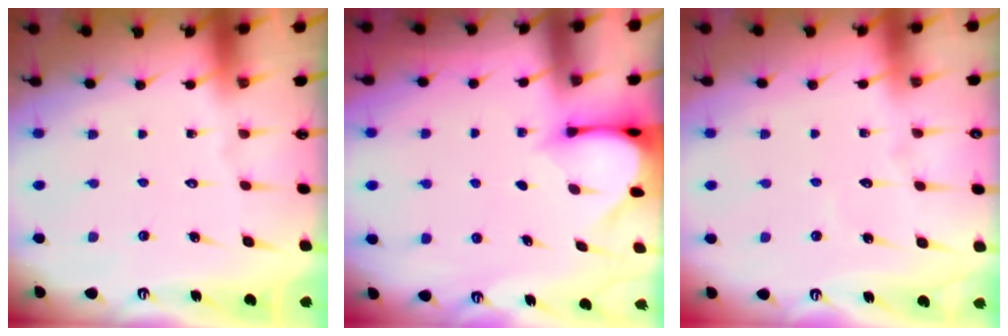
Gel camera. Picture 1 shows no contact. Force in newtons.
{"total": 3.4, "press": 3.4, "slide": 0.3}
{"total": 2.5, "press": 2.5, "slide": 0.2}